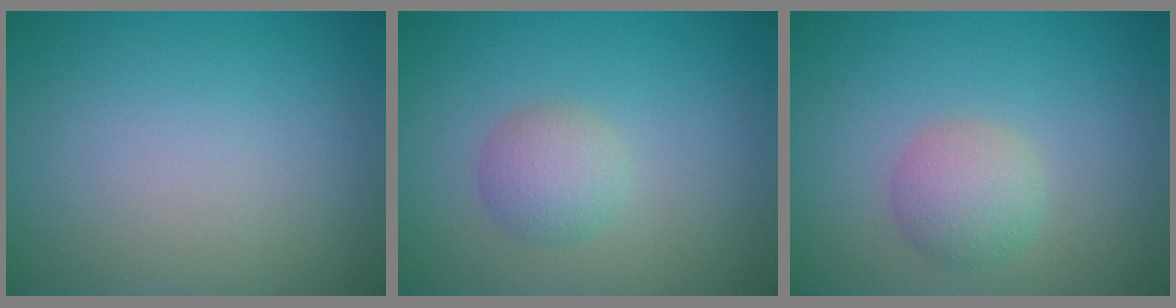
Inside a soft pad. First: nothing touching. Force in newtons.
{"total": 2.5, "press": 2.4, "slide": 0.2}
{"total": 2.9, "press": 2.9, "slide": 0.0}